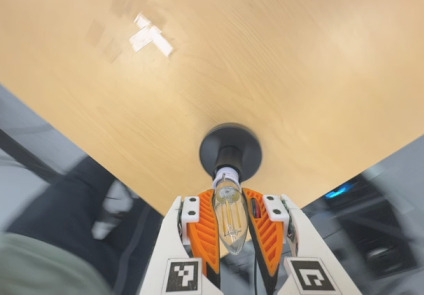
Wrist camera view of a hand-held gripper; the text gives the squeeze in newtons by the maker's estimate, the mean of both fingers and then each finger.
{"total": 21.0, "left": 21.1, "right": 20.9}